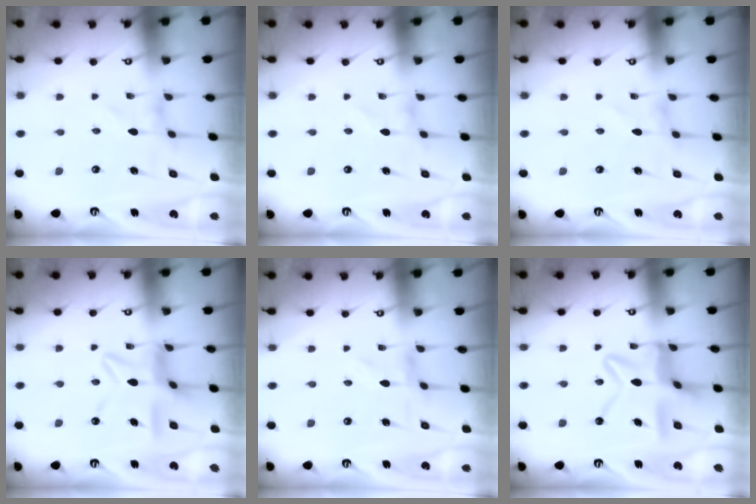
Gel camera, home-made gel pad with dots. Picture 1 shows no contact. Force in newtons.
{"total": 0.0}
{"total": 0.0}
{"total": 12.3, "press": 12.2, "slide": 1.2}
{"total": 0.0}
{"total": 16.1, "press": 16.1, "slide": 1.5}